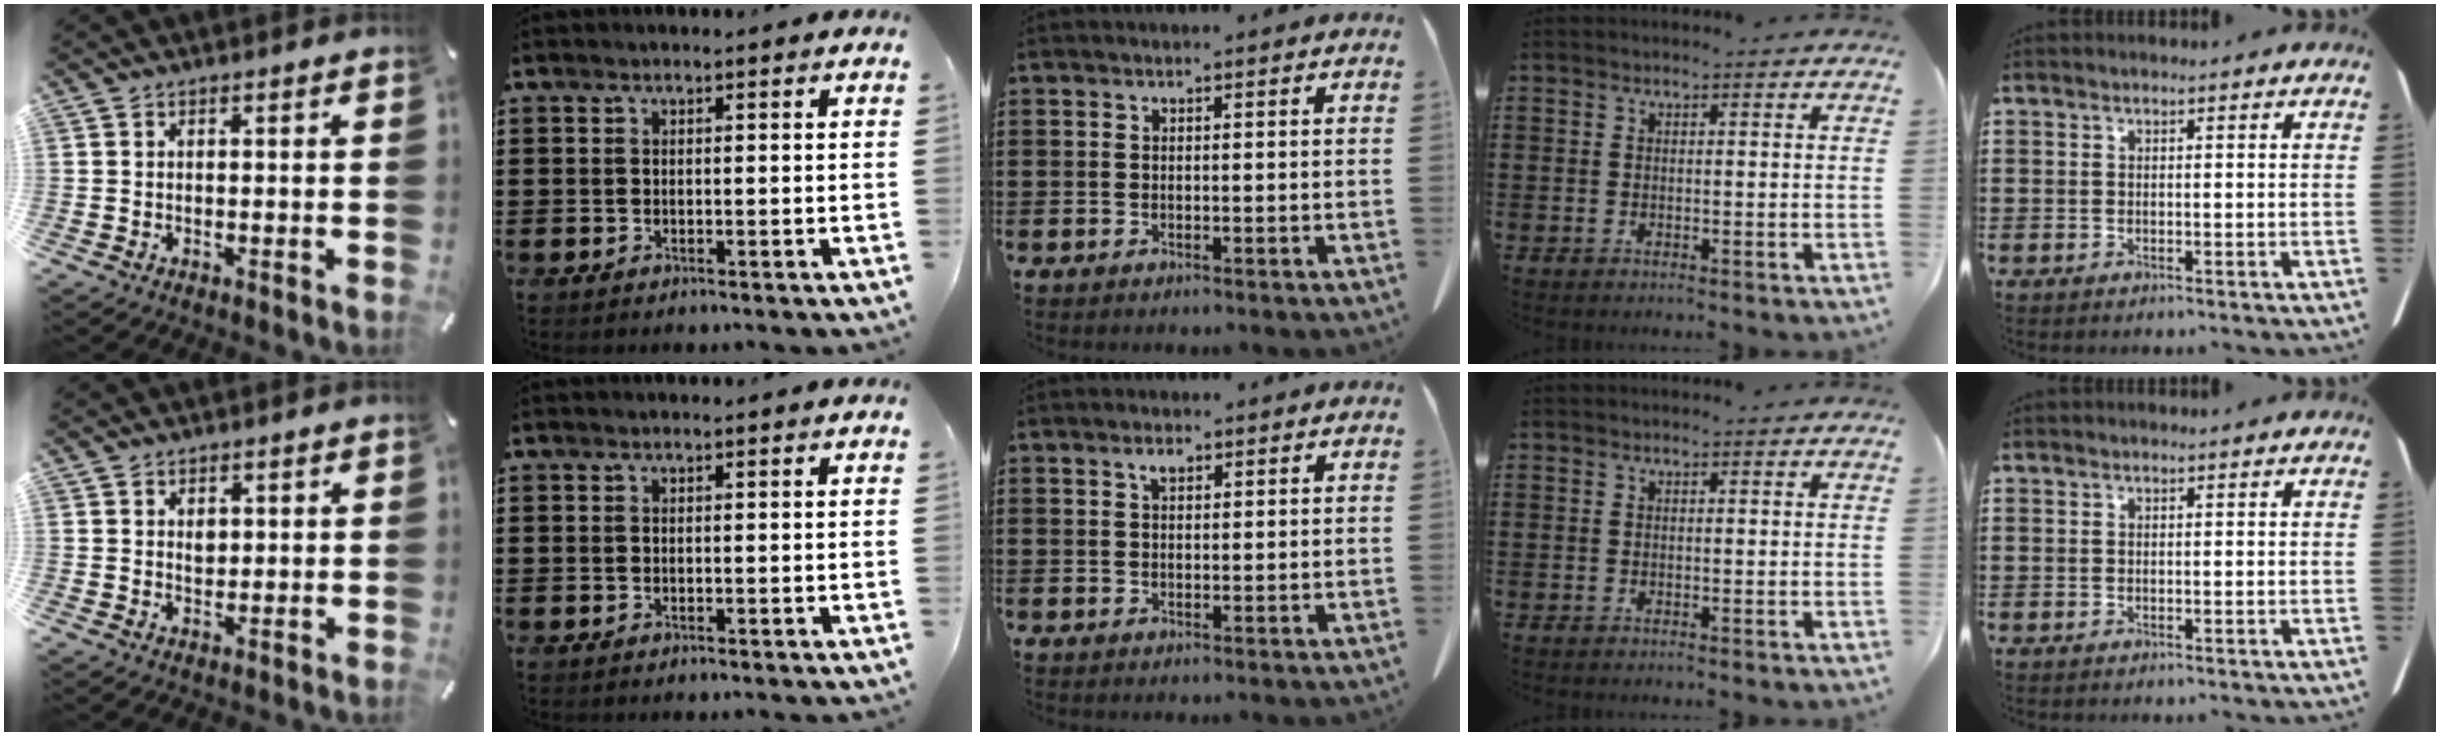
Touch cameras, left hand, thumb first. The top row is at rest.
{"thumb": {"total": 2.4, "force": [1.0, 1.9, 1.1], "torque": [0.002, -0.008, 0.013]}, "middle": {"total": 1.7, "force": [0.9, 0.8, 1.2], "torque": [-0.020, 0.001, 0.014]}}